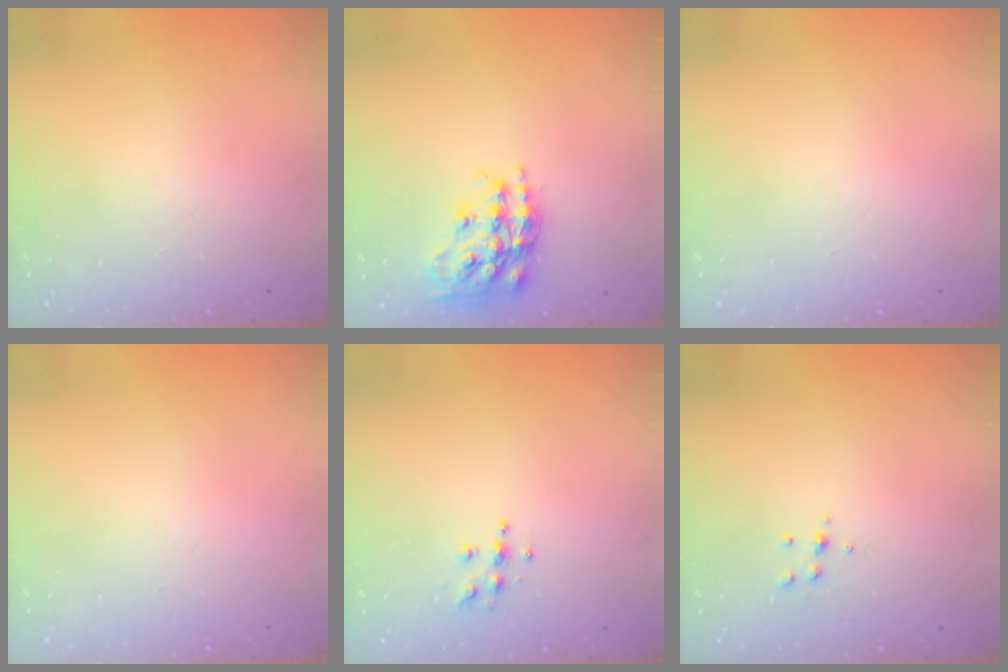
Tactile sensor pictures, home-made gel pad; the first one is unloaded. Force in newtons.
{"total": 18.2, "press": 18.1, "slide": 1.1}
{"total": 0.0}
{"total": 0.0}
{"total": 6.9, "press": 6.9, "slide": 0.4}
{"total": 5.3, "press": 5.3, "slide": 0.5}